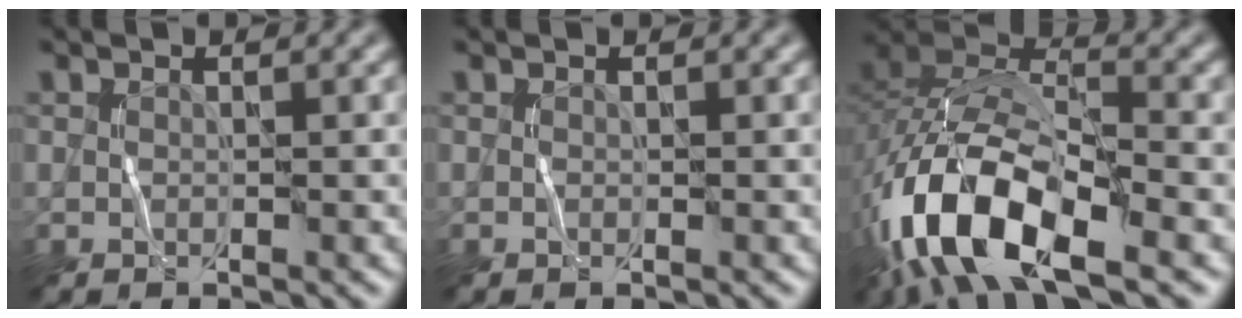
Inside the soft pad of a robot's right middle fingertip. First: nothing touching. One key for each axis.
{"total": 0.0}
{"total": 12.6, "fx": -6.2, "fy": 5.6, "fz": 9.5, "tx": -0.188, "ty": 0.001, "tz": -0.123}